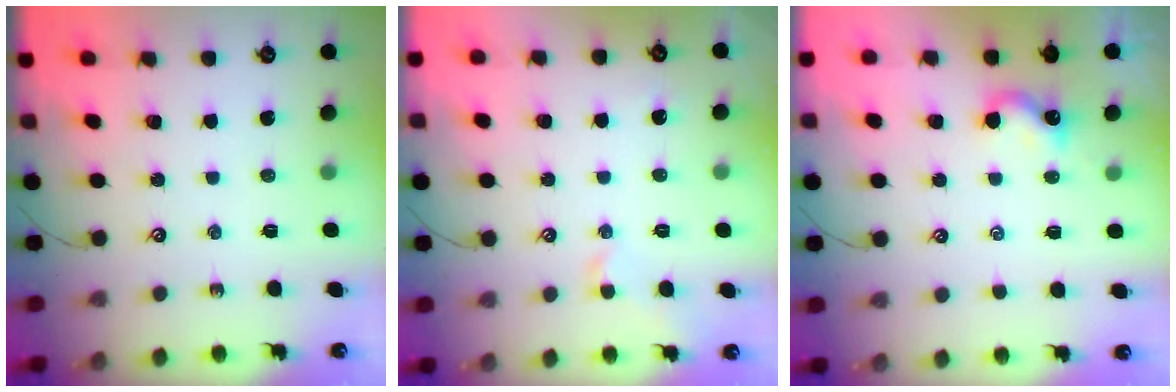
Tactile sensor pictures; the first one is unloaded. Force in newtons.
{"total": 0.9, "press": 0.8, "slide": 0.3}
{"total": 1.3, "press": 1.2, "slide": 0.4}